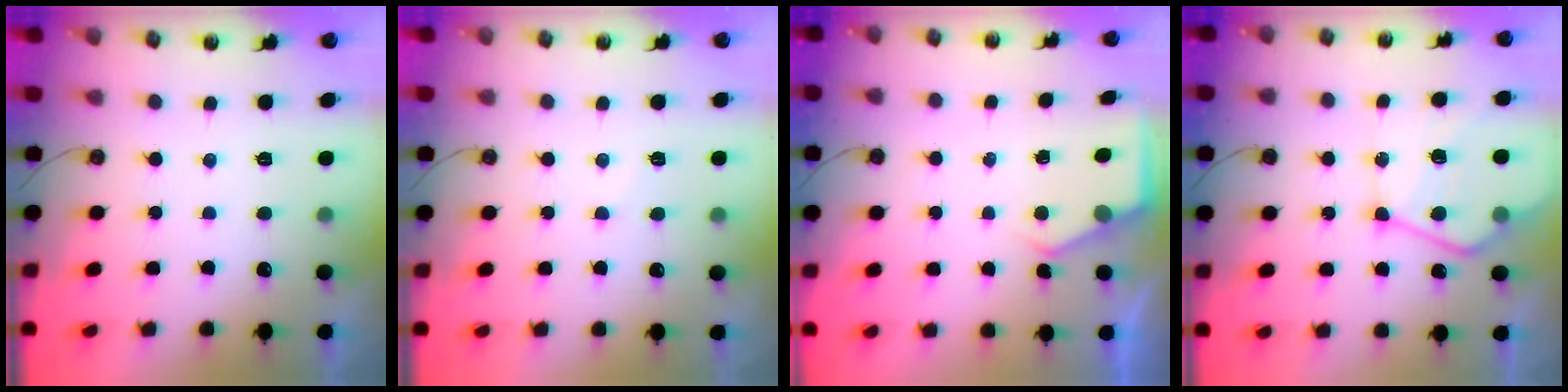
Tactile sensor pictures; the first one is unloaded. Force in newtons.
{"total": 5.8, "press": 5.8, "slide": 0.7}
{"total": 2.9, "press": 2.9, "slide": 0.5}
{"total": 15.7, "press": 15.6, "slide": 1.6}